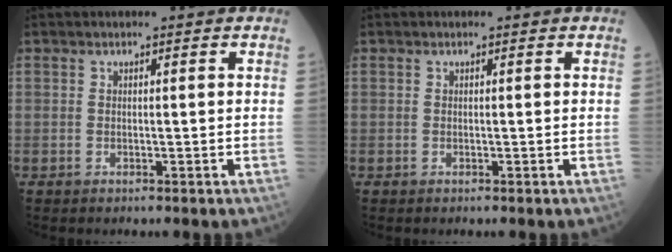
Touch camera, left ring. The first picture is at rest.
{"total": 0.0}